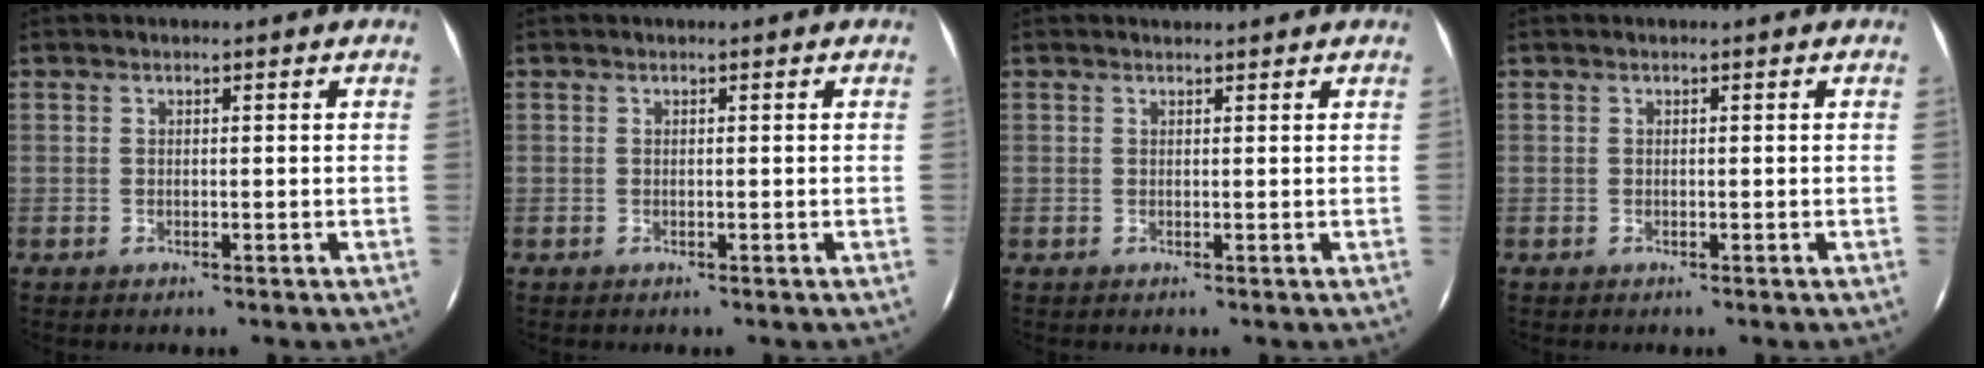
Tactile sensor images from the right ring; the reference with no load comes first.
{"total": 0.0}
{"total": 0.8, "force": [0.8, 0.2, 0.1], "torque": [-0.004, 0.005, 0.013]}
{"total": 0.0}